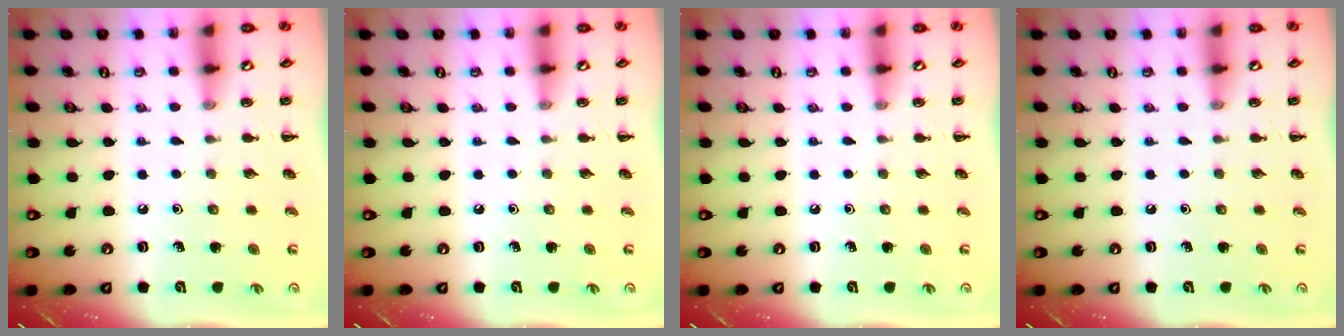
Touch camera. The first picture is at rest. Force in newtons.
{"total": 0.0}
{"total": 0.0}
{"total": 0.0}